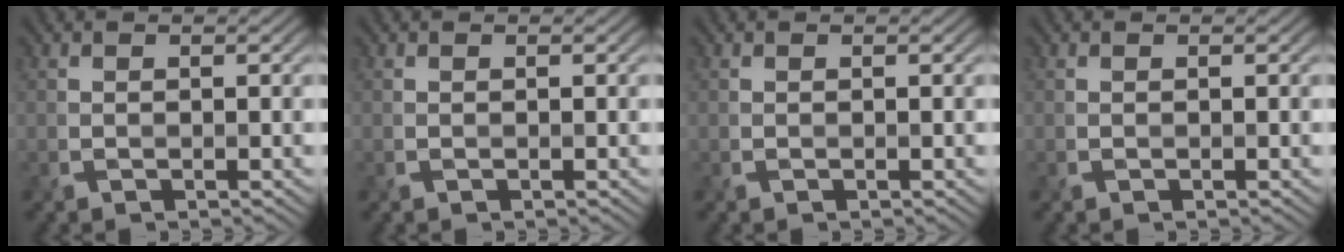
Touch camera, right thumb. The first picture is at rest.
{"total": 0.0}
{"total": 0.0}
{"total": 0.0}